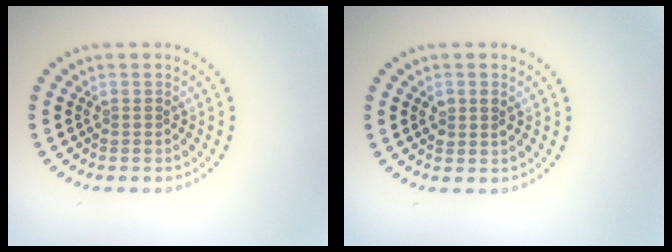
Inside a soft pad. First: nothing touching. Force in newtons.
{"total": 1.4, "press": 1.4, "slide": 0.2}